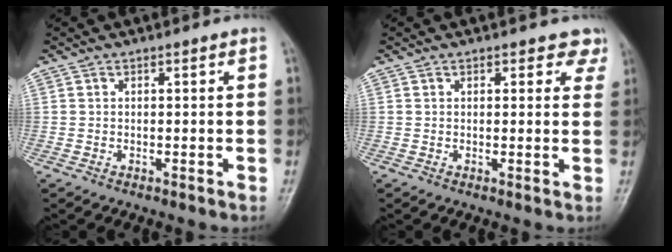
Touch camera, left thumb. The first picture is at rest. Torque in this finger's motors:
{"motor_torque": [-0.03, 0.06, -0.10, -0.14, 0.05]}